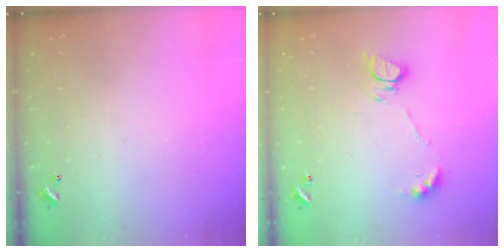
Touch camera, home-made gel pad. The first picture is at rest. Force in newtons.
{"total": 7.9, "press": 7.8, "slide": 0.7}